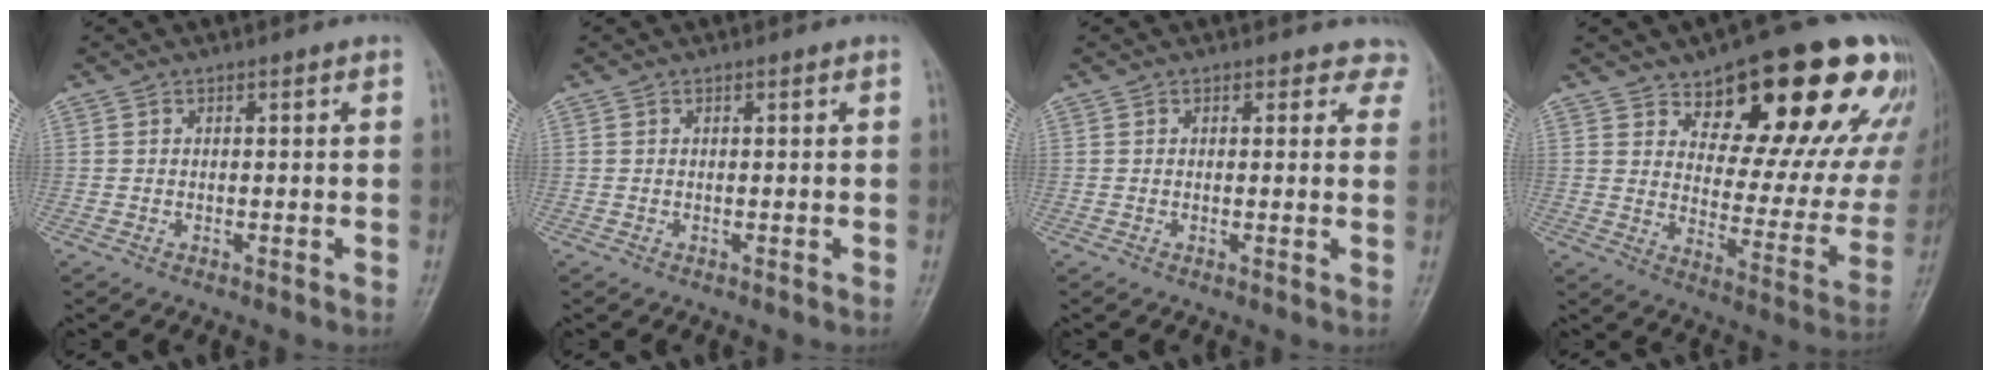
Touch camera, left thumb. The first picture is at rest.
{"total": 0.0}
{"total": 3.8, "force": [3.1, 2.1, 0.0], "torque": [0.042, -0.013, 0.010]}
{"total": 24.5, "force": [15.2, 10.2, 16.3], "torque": [-0.165, -0.066, 0.213]}